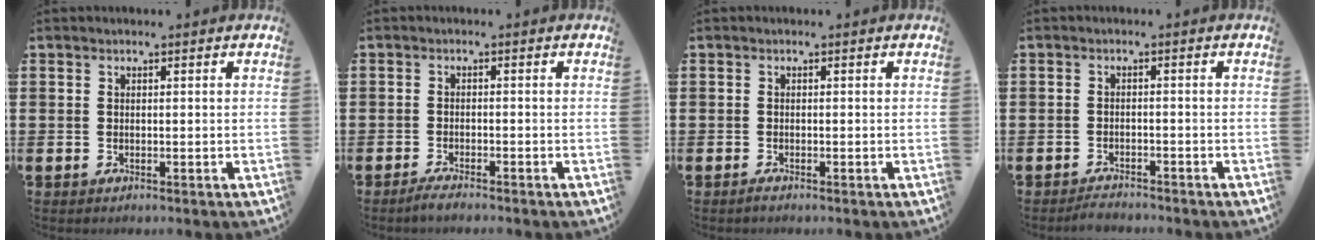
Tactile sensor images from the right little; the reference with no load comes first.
{"total": 1.6, "force": [-1.3, 0.0, 0.8], "torque": [-0.014, 0.001, -0.026]}
{"total": 0.6, "force": [-0.4, 0.1, 0.5], "torque": [-0.008, -0.002, -0.007]}
{"total": 1.5, "force": [-1.5, 0.1, 0.0], "torque": [-0.006, 0.003, -0.031]}